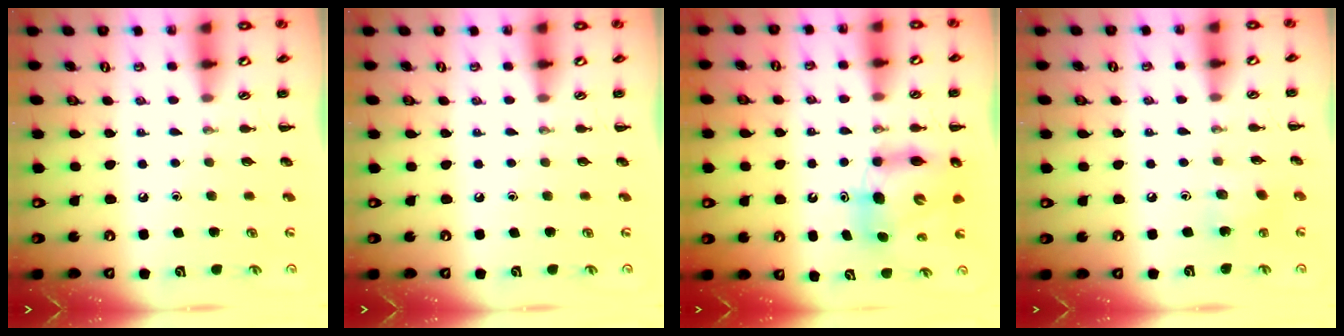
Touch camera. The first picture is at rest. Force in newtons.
{"total": 0.0}
{"total": 8.9, "press": 8.7, "slide": 1.9}
{"total": 3.9, "press": 3.8, "slide": 1.0}